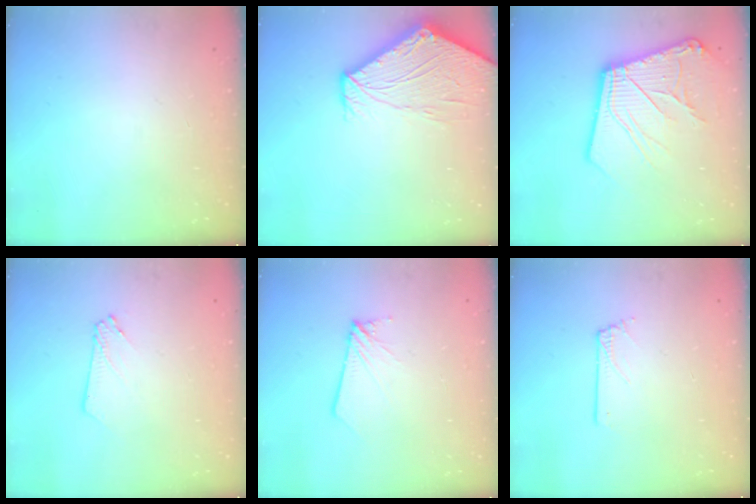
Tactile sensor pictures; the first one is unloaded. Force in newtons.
{"total": 10.8, "press": 10.8, "slide": 1.2}
{"total": 17.8, "press": 17.7, "slide": 2.3}
{"total": 3.6, "press": 3.6, "slide": 0.0}
{"total": 2.6, "press": 2.6, "slide": 0.2}
{"total": 0.5, "press": 0.5, "slide": 0.0}